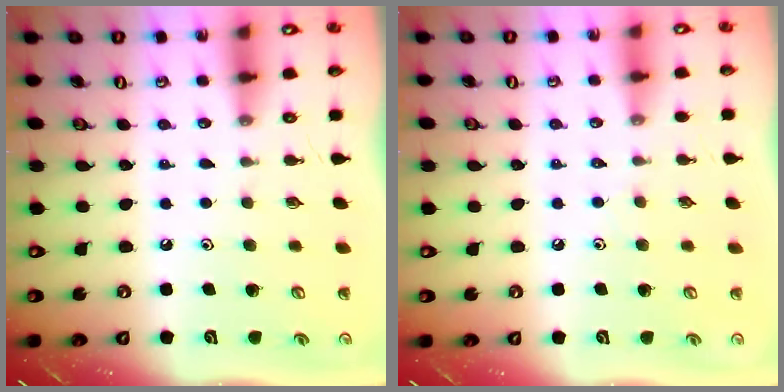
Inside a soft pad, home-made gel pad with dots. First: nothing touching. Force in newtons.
{"total": 2.1, "press": 2.1, "slide": 0.4}